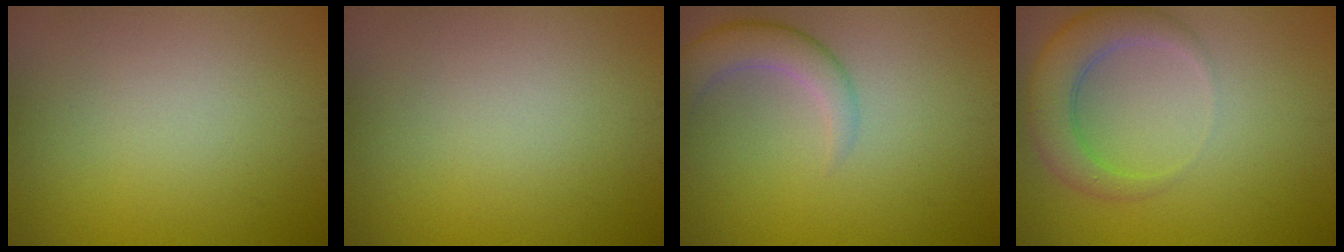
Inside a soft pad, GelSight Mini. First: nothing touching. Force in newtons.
{"total": 0.0}
{"total": 3.4, "press": 3.4, "slide": 0.2}
{"total": 4.2, "press": 4.2, "slide": 0.5}